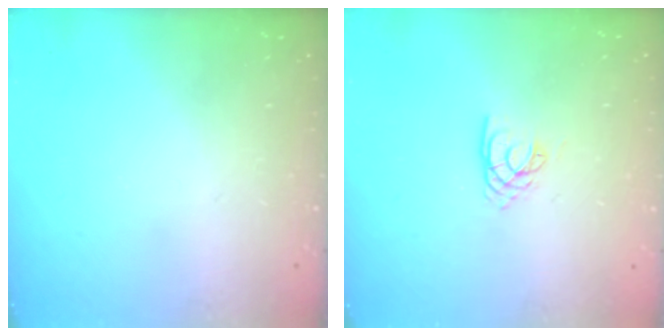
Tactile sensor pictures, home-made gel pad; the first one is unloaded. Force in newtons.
{"total": 3.1, "press": 3.1, "slide": 0.2}